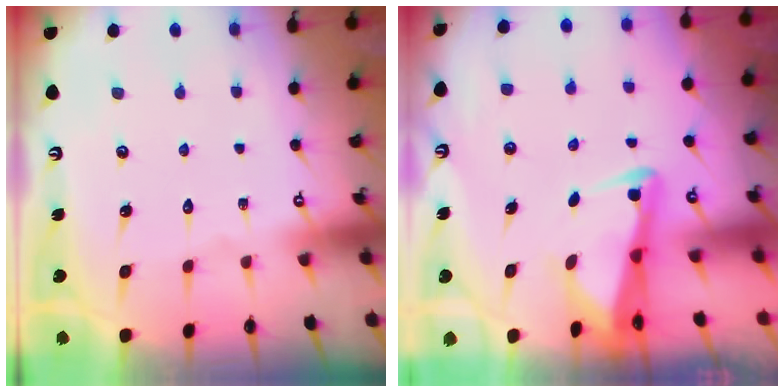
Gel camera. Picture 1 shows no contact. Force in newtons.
{"total": 3.8, "press": 3.7, "slide": 0.6}